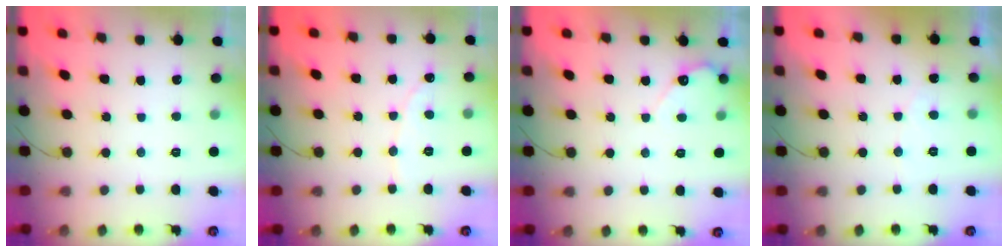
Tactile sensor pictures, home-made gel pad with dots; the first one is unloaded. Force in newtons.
{"total": 1.9, "press": 1.9, "slide": 0.1}
{"total": 3.8, "press": 3.7, "slide": 0.3}
{"total": 2.2, "press": 2.2, "slide": 0.1}